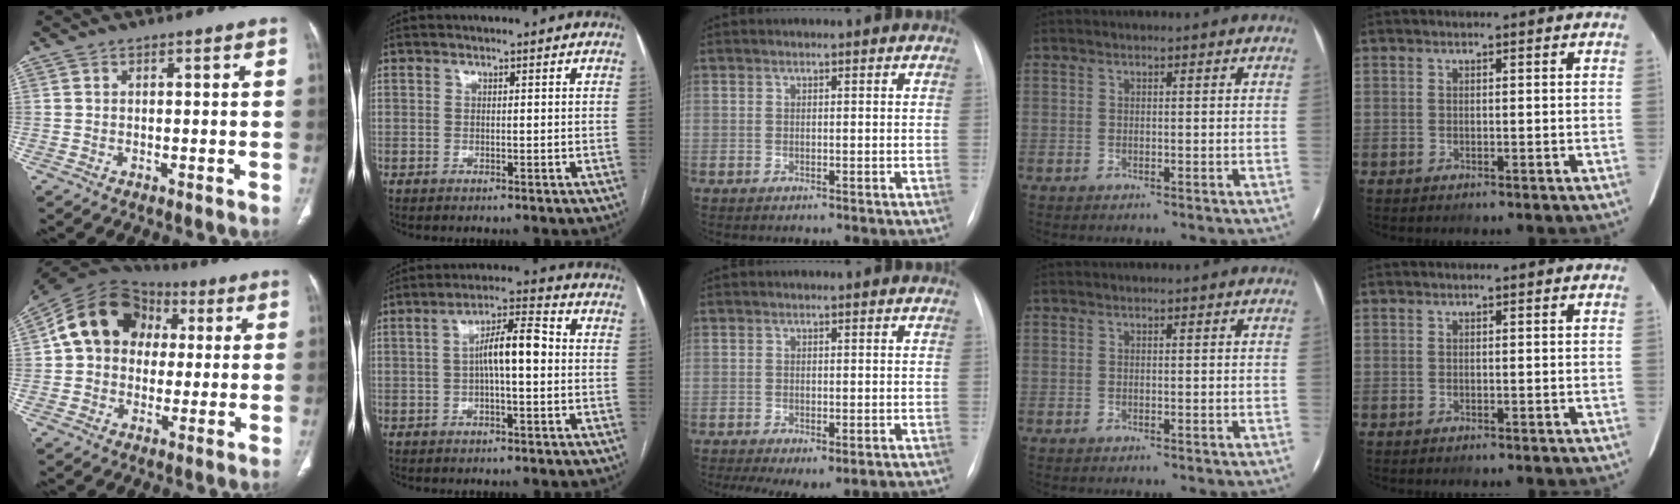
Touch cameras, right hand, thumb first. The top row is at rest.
{"thumb": {"total": 15.6, "force": [2.8, 12.9, 8.5], "torque": [-0.127, 0.029, 0.039]}, "index": {"total": 7.6, "force": [0.0, 1.6, 7.5], "torque": [-0.135, 0.025, -0.003]}, "middle": {"total": 5.8, "force": [-3.5, 2.5, 3.9], "torque": [-0.053, -0.009, -0.049]}}